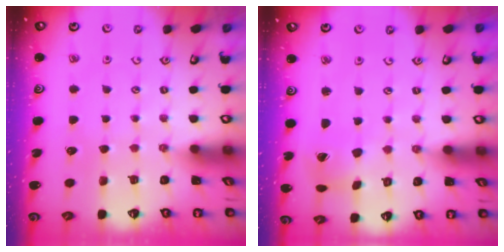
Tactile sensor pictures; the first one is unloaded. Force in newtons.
{"total": 3.0, "press": 2.9, "slide": 0.5}